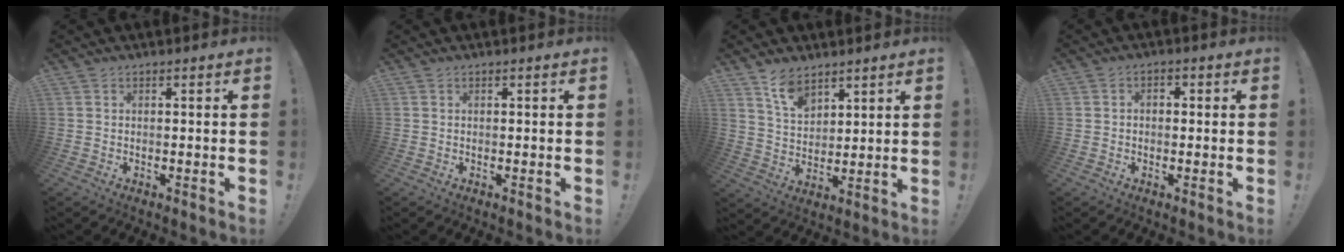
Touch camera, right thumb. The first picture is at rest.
{"total": 0.0}
{"total": 8.7, "force": [6.6, 4.2, 3.7], "torque": [-0.072, -0.037, 0.124]}
{"total": 2.0, "force": [-0.9, 1.3, 1.2], "torque": [-0.012, 0.006, -0.018]}